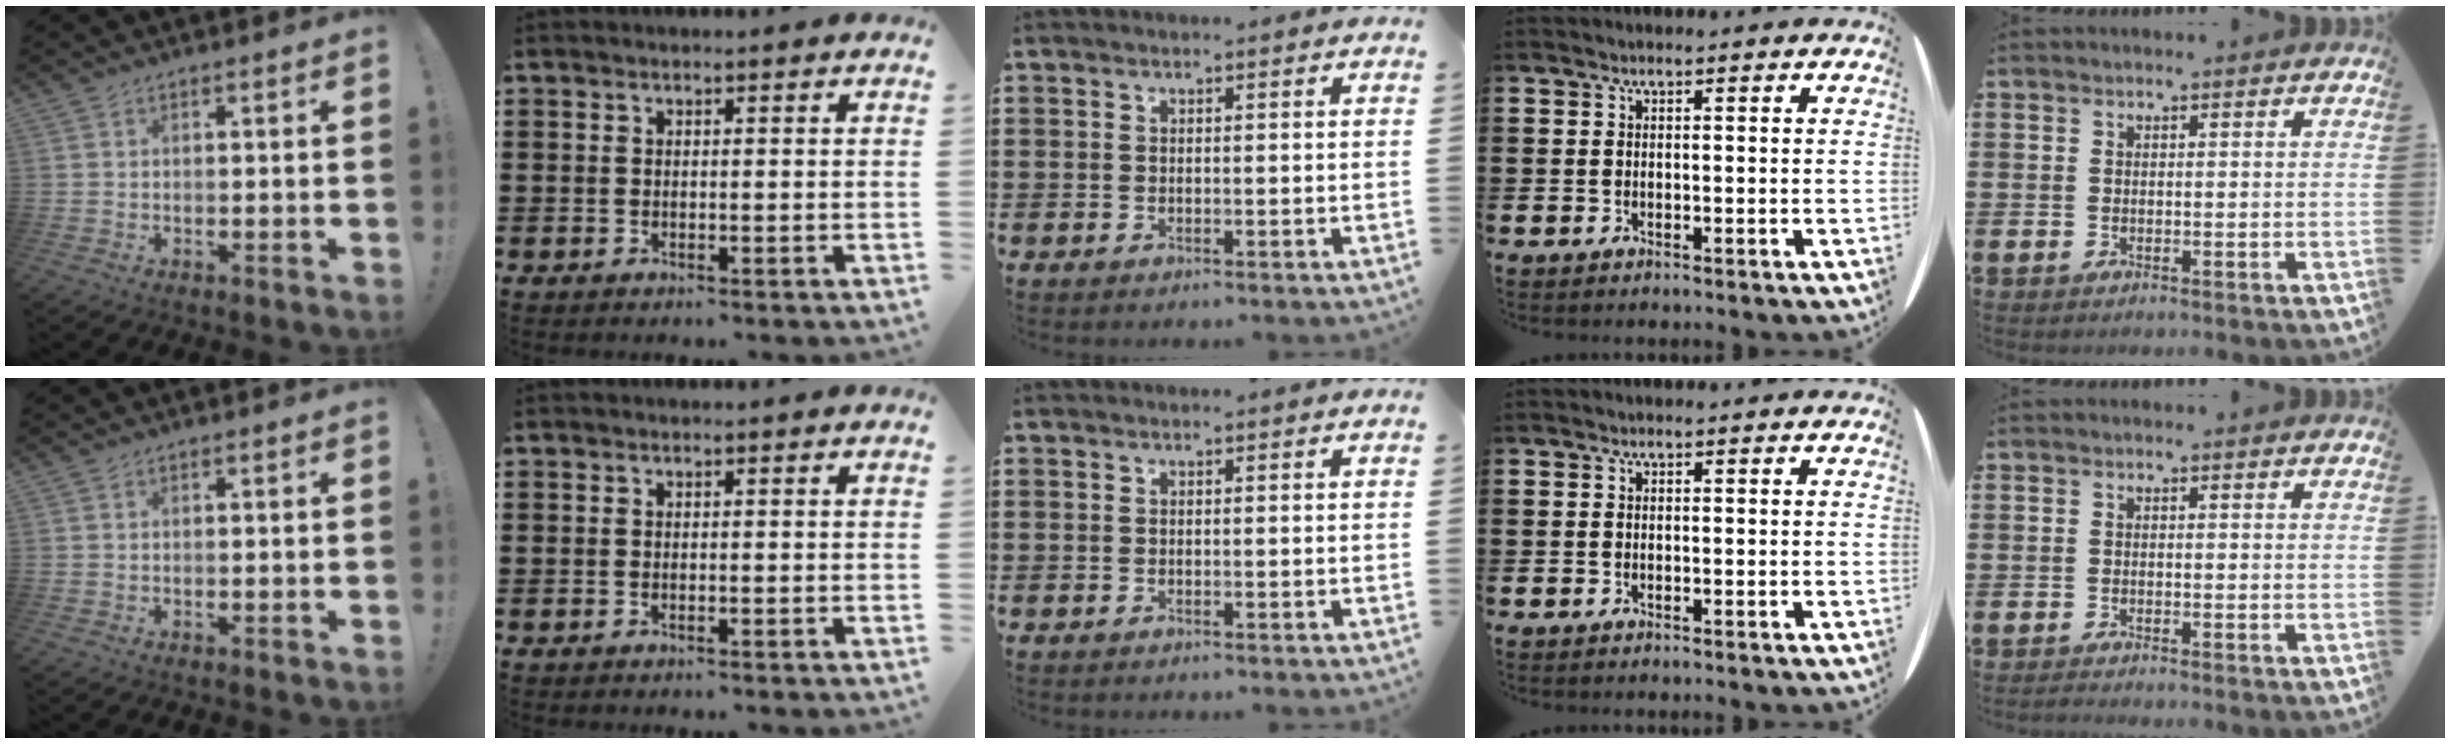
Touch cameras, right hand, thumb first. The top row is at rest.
{"little": {"total": 0.5, "force": [-0.5, 0.0, 0.2], "torque": [-0.003, -0.003, -0.009]}}